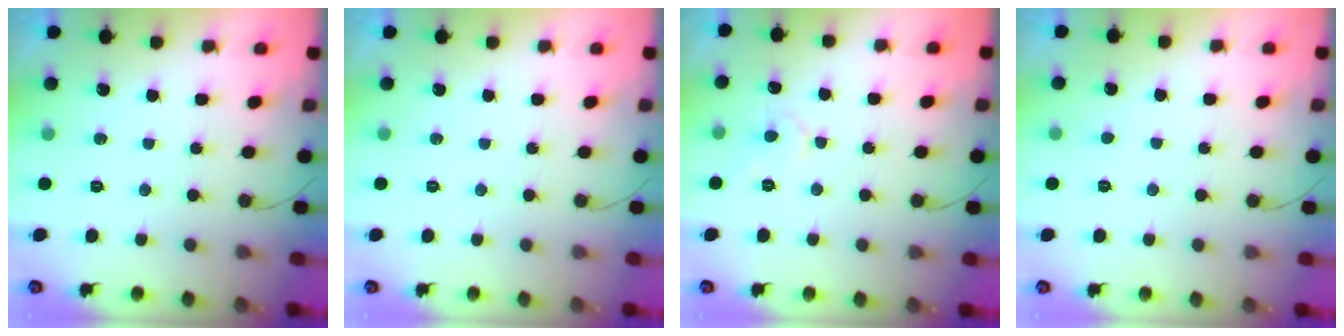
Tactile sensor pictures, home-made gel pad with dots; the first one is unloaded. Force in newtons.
{"total": 0.0}
{"total": 4.8, "press": 4.8, "slide": 0.2}
{"total": 0.7, "press": 0.7, "slide": 0.1}